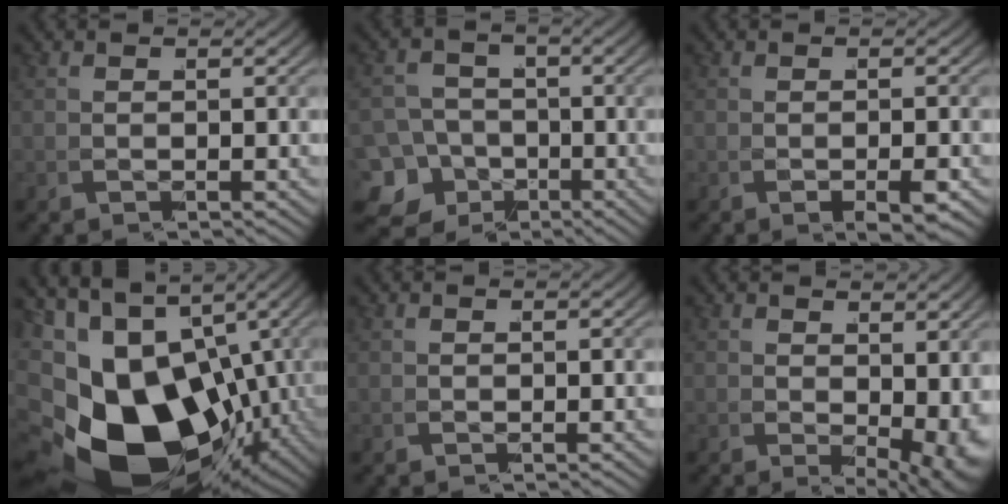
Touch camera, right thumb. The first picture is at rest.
{"total": 7.7, "force": [-3.2, 6.6, 2.4], "torque": [-0.037, -0.051, -0.042]}
{"total": 1.5, "force": [-0.8, -0.4, 1.2], "torque": [-0.021, -0.001, -0.011]}
{"total": 21.8, "force": [-5.3, 14.6, 15.3], "torque": [-0.262, -0.038, -0.068]}
{"total": 0.0}
{"total": 3.1, "force": [0.2, 1.1, 2.9], "torque": [-0.049, -0.014, 0.016]}